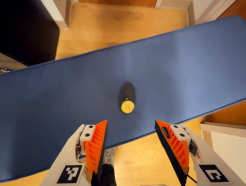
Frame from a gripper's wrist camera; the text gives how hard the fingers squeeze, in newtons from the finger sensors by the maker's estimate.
{"total": 0.0}